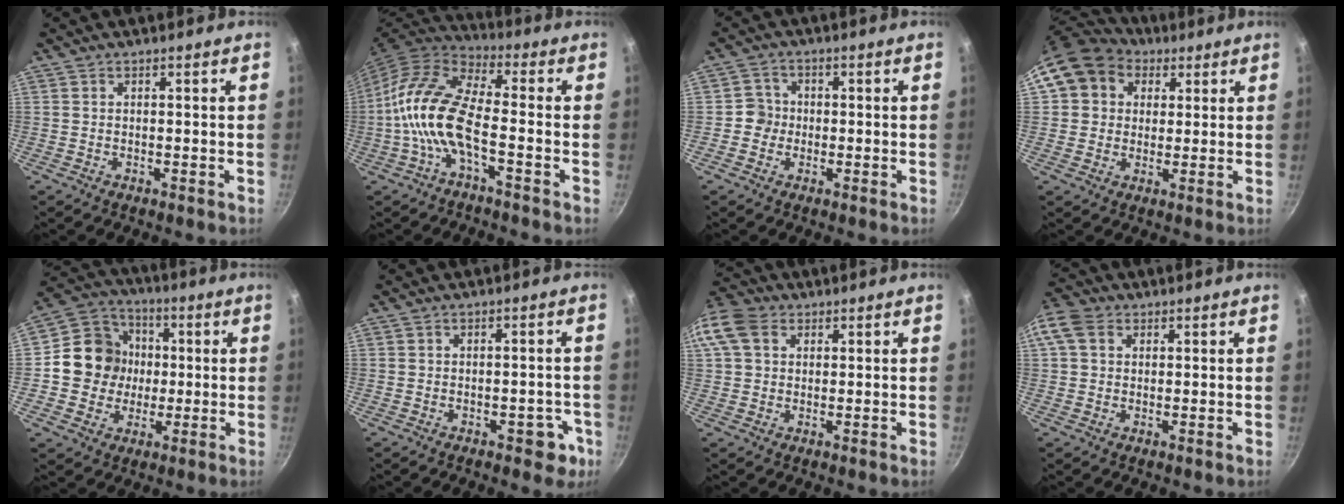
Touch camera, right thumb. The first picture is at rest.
{"total": 13.4, "force": [-3.4, 5.2, 11.9], "torque": [-0.242, 0.036, -0.083]}
{"total": 3.5, "force": [-0.6, 3.4, 0.7], "torque": [0.016, 0.011, -0.019]}
{"total": 12.5, "force": [5.0, 10.2, 5.2], "torque": [-0.077, 0.014, 0.076]}
{"total": 13.0, "force": [0.1, 12.0, 4.9], "torque": [-0.049, 0.026, -0.012]}
{"total": 5.0, "force": [-2.0, 2.9, 3.5], "torque": [-0.009, 0.022, -0.019]}
{"total": 11.6, "force": [3.6, 8.9, 6.5], "torque": [-0.138, 0.020, 0.055]}
{"total": 7.3, "force": [2.3, 5.5, 4.2], "torque": [-0.082, 0.013, 0.030]}